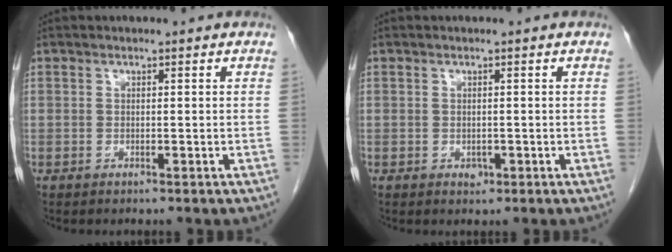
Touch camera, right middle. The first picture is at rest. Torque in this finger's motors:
{"motor_torque": [0.27, -0.02, 0.00, 0.00]}